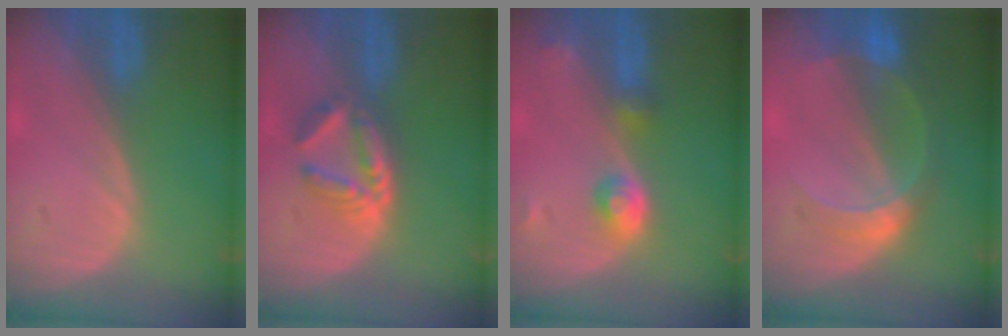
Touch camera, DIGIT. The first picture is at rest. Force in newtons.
{"total": 6.0, "press": 5.2, "slide": 3.1}
{"total": 4.4, "press": 4.1, "slide": 1.8}
{"total": 6.7, "press": 5.9, "slide": 3.2}